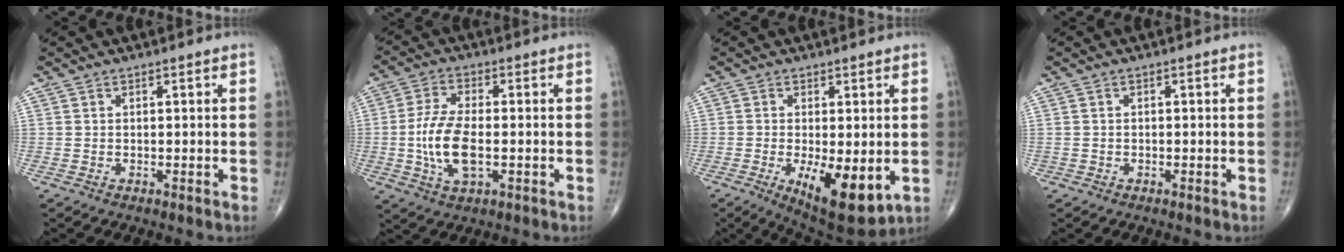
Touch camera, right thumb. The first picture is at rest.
{"total": 10.2, "force": [-1.5, 4.7, 9.0], "torque": [-0.184, 0.004, -0.029]}
{"total": 11.9, "force": [-2.9, 4.6, 10.6], "torque": [-0.157, -0.025, -0.030]}
{"total": 0.5, "force": [-0.2, 0.5, 0.1], "torque": [0.006, 0.004, -0.004]}